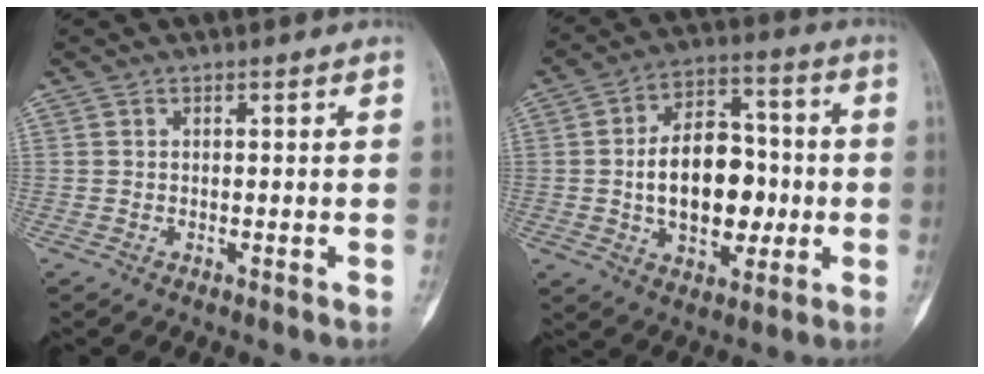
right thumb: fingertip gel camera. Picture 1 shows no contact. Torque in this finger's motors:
{"motor_torque": [0.29, 2.16, 0.27, -0.18, 0.39]}